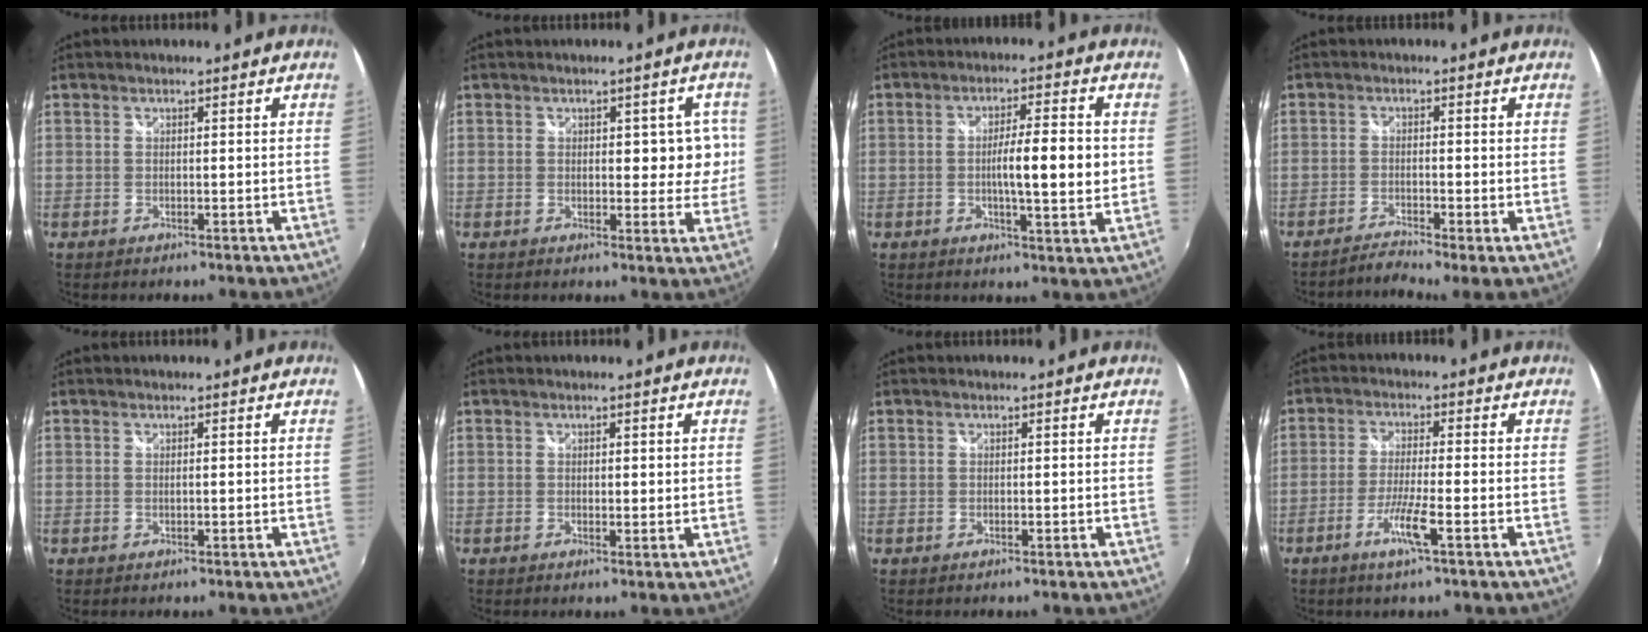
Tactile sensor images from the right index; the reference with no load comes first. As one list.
[{"total": 4.8, "force": [0.8, 3.3, 3.4], "torque": [-0.029, 0.006, 0.013]}, {"total": 8.7, "force": [-0.1, 1.0, 8.6], "torque": [-0.142, -0.004, 0.000]}, {"total": 2.0, "force": [-1.7, -0.3, 0.8], "torque": [-0.030, -0.003, -0.043]}, {"total": 0.0}, {"total": 1.0, "force": [0.5, 0.5, 0.7], "torque": [-0.012, -0.002, 0.007]}, {"total": 0.0}, {"total": 6.0, "force": [-3.0, -0.3, 5.2], "torque": [-0.108, -0.009, -0.059]}]